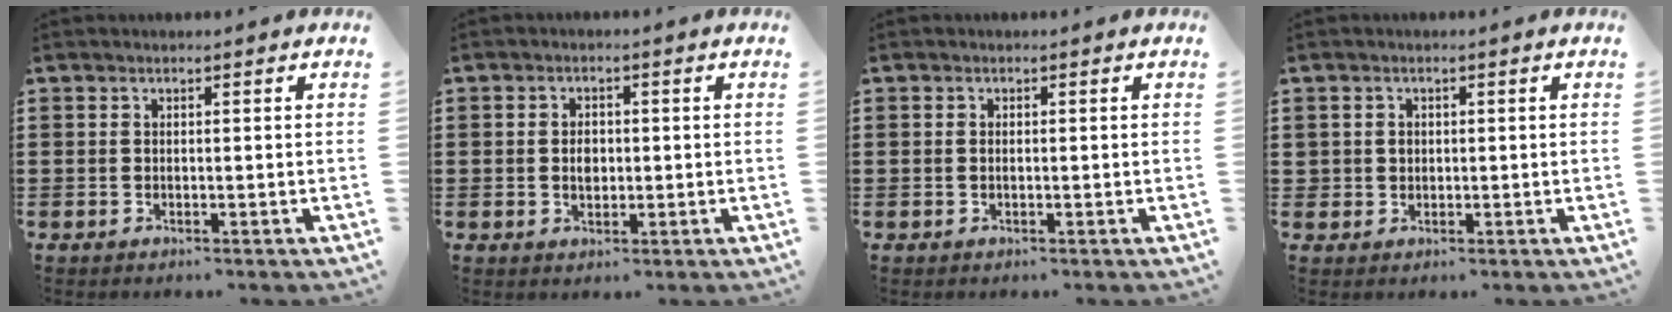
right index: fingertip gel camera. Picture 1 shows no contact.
{"total": 2.6, "force": [-0.1, 1.7, 2.0], "torque": [-0.031, 0.001, -0.004]}
{"total": 0.7, "force": [-0.1, 0.2, 0.6], "torque": [-0.014, -0.002, -0.001]}
{"total": 1.5, "force": [0.2, 1.5, 0.3], "torque": [-0.013, 0.008, 0.002]}